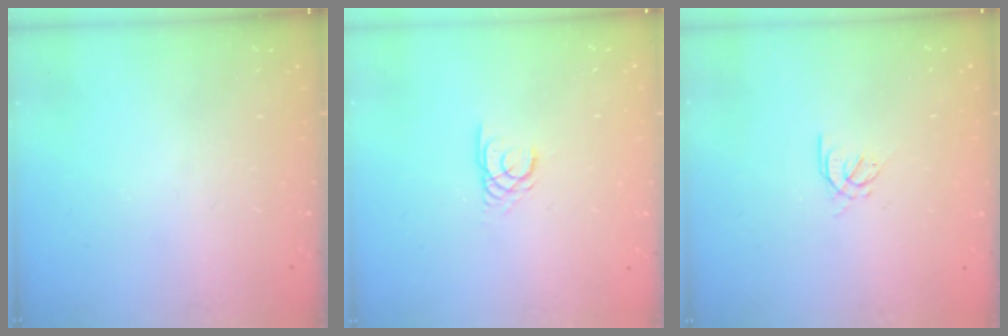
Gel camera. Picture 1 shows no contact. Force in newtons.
{"total": 2.4, "press": 2.4, "slide": 0.2}
{"total": 3.2, "press": 3.0, "slide": 0.9}